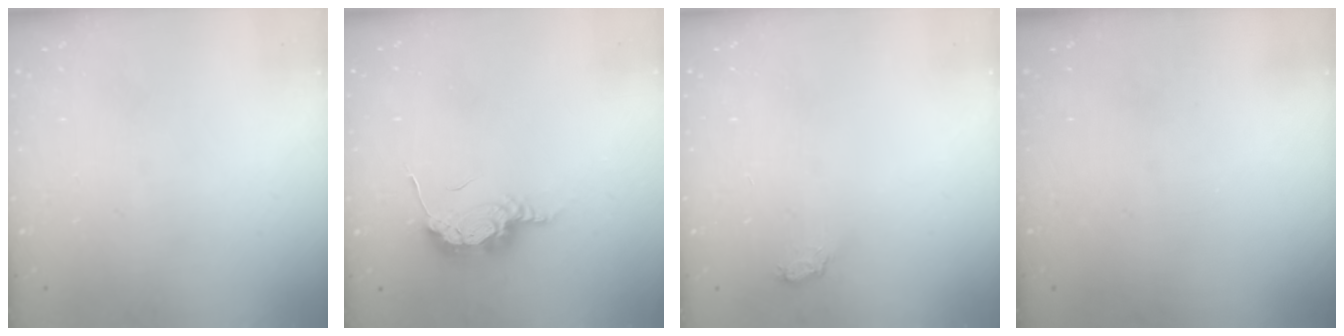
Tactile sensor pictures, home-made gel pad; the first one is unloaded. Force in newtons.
{"total": 8.6, "press": 8.1, "slide": 2.7}
{"total": 4.7, "press": 4.4, "slide": 1.5}
{"total": 0.0}